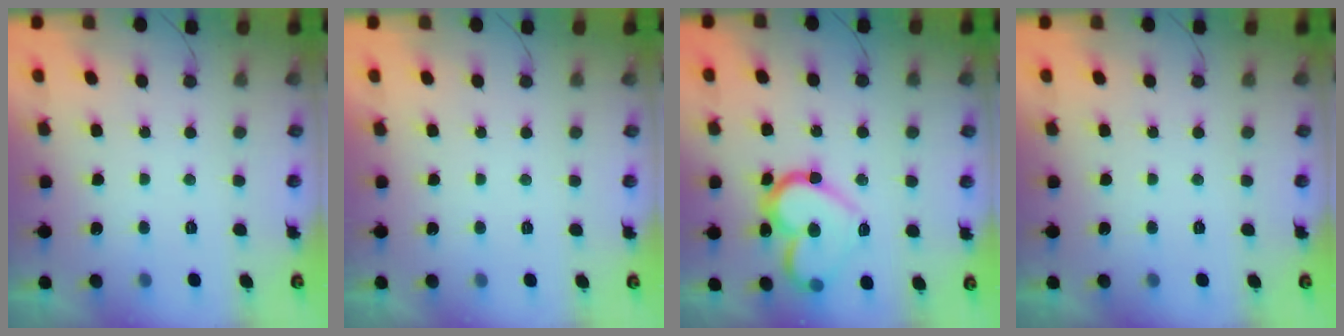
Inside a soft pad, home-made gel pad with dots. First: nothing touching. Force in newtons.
{"total": 1.7, "press": 1.7, "slide": 0.1}
{"total": 17.9, "press": 17.9, "slide": 1.2}
{"total": 0.0}